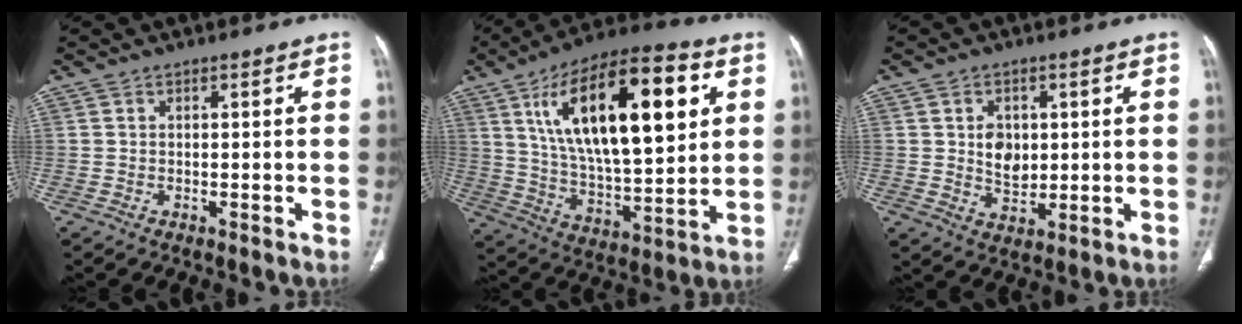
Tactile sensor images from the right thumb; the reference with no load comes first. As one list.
[{"total": 27.0, "force": [8.9, 10.7, 23.1], "torque": [-0.367, -0.016, 0.147]}, {"total": 5.7, "force": [1.0, 4.3, 3.7], "torque": [-0.037, -0.009, 0.025]}]